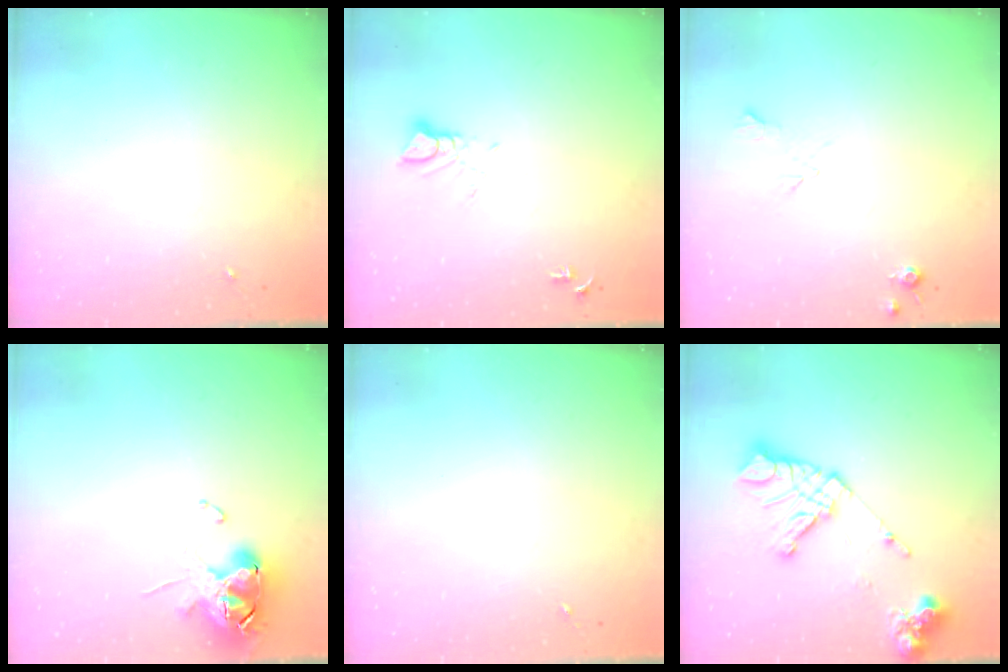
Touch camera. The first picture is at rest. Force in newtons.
{"total": 3.8, "press": 3.8, "slide": 0.2}
{"total": 5.8, "press": 5.8, "slide": 0.8}
{"total": 11.5, "press": 11.4, "slide": 1.5}
{"total": 0.0}
{"total": 16.8, "press": 16.7, "slide": 2.2}